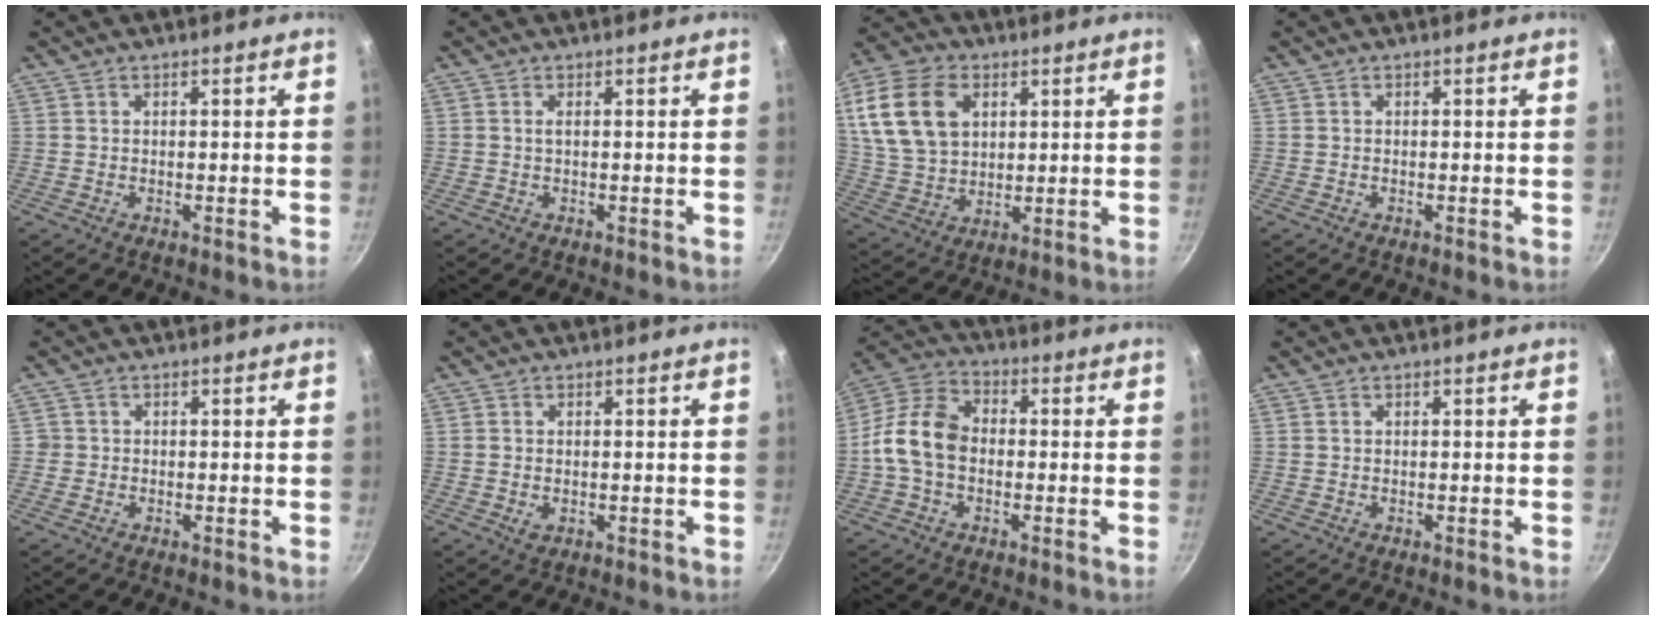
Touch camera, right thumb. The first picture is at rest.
{"total": 0.6, "force": [0.0, 0.1, 0.6], "torque": [-0.011, 0.001, 0.000]}
{"total": 16.6, "force": [5.1, 11.5, 10.8], "torque": [-0.190, -0.003, 0.101]}
{"total": 0.0}
{"total": 1.1, "force": [-0.2, 1.1, 0.2], "torque": [0.000, 0.002, -0.005]}
{"total": 1.7, "force": [-0.2, 1.2, 1.2], "torque": [-0.020, -0.002, -0.002]}
{"total": 11.2, "force": [-1.3, 8.0, 7.7], "torque": [-0.126, 0.033, -0.046]}
{"total": 0.0}